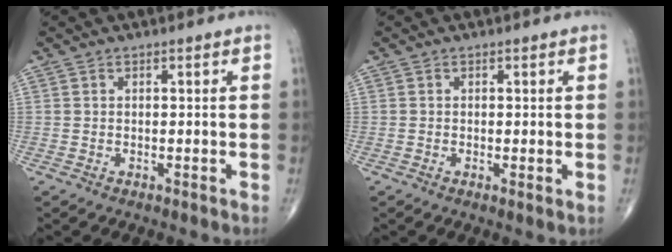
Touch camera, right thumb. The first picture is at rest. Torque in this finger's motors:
{"motor_torque": [-0.25, 0.16, -0.36, -0.19, 0.01]}